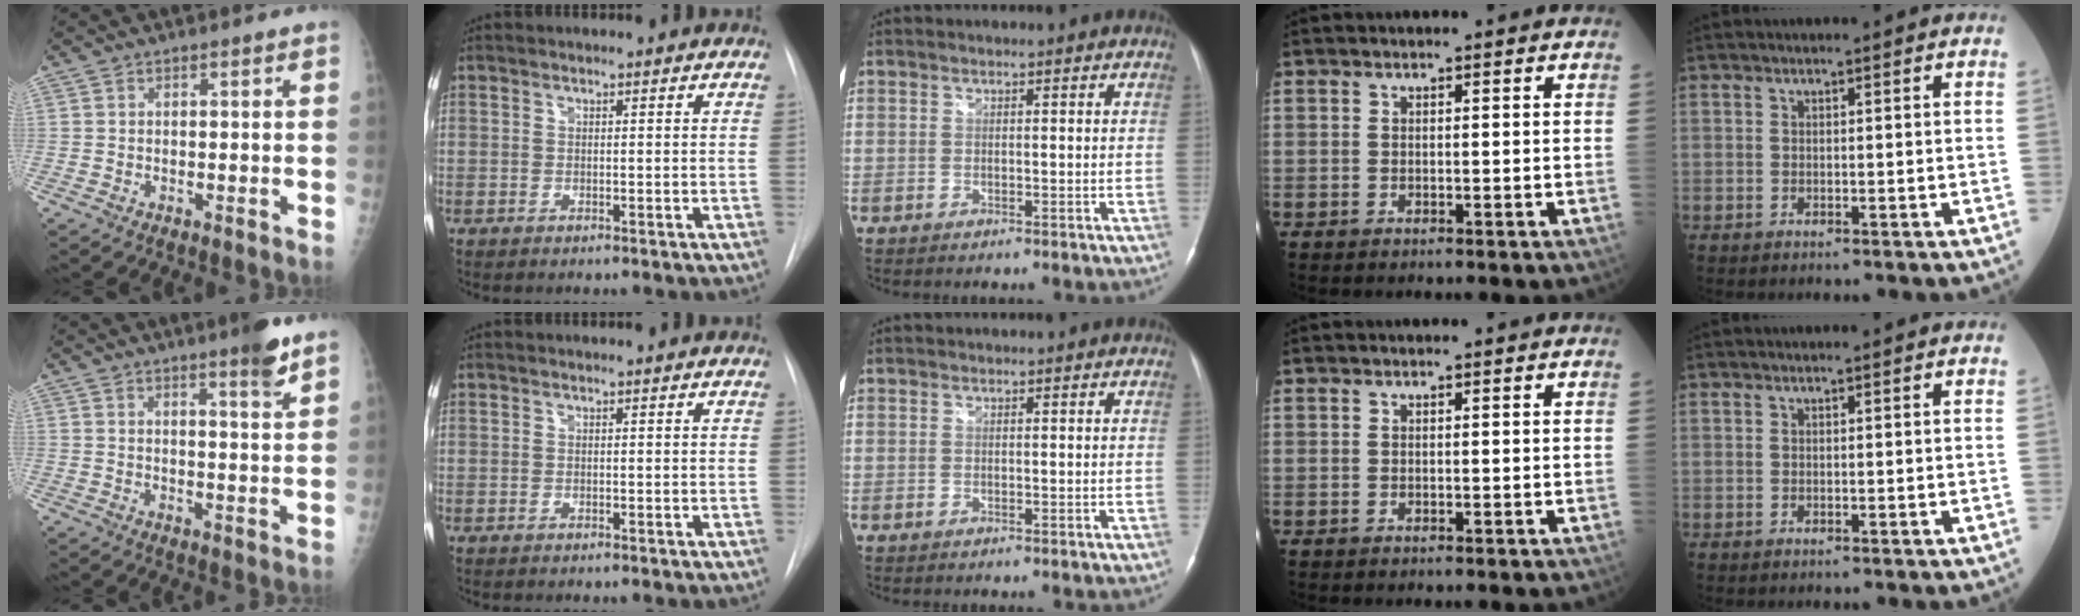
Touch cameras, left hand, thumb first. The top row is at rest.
{"thumb": {"total": 5.6, "force": [3.9, 0.4, 4.0], "torque": [-0.049, -0.027, 0.053]}}